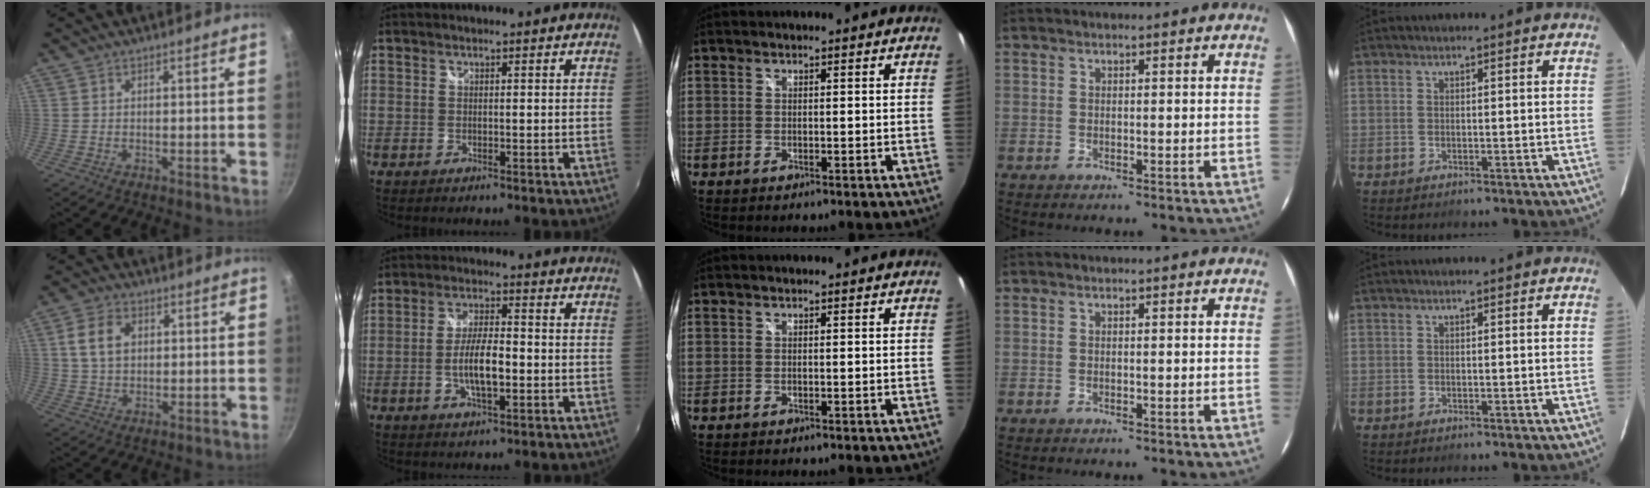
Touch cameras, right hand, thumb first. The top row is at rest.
{"thumb": {"total": 7.2, "force": [1.6, 5.2, 4.8], "torque": [-0.073, 0.005, 0.027]}, "index": {"total": 7.3, "force": [-1.8, 2.3, 6.7], "torque": [-0.130, 0.000, -0.031]}}